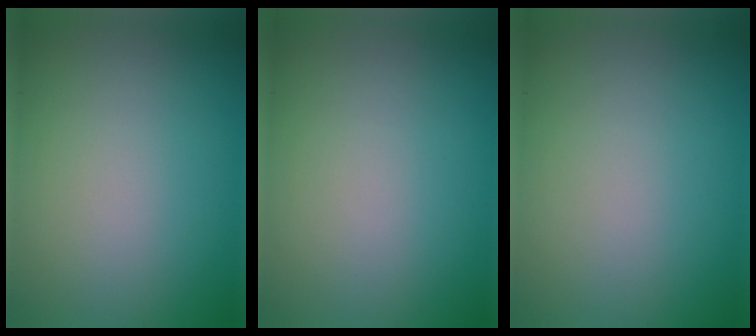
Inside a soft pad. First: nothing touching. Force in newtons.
{"total": 0.0}
{"total": 0.0}